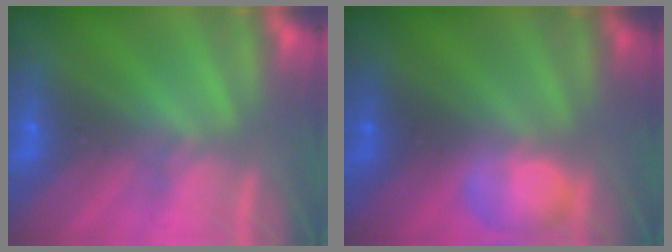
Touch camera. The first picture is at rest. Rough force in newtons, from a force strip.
{"total": 2.4}